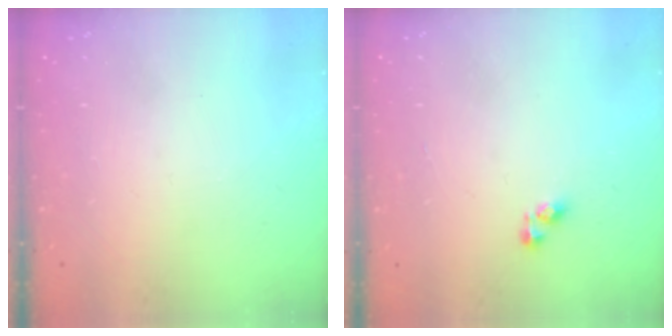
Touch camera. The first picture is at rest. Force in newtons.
{"total": 3.7, "press": 3.7, "slide": 0.7}